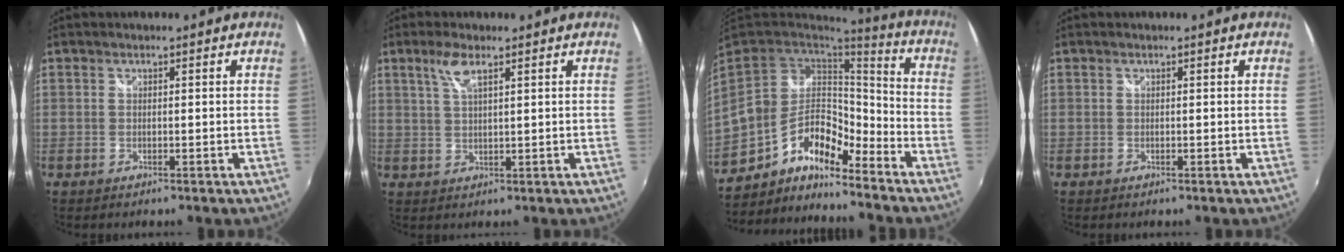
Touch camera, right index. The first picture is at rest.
{"total": 4.2, "force": [2.3, 0.9, 3.4], "torque": [-0.068, 0.004, 0.045]}
{"total": 15.5, "force": [-9.0, 8.5, 9.4], "torque": [-0.192, 0.000, -0.172]}
{"total": 0.0}